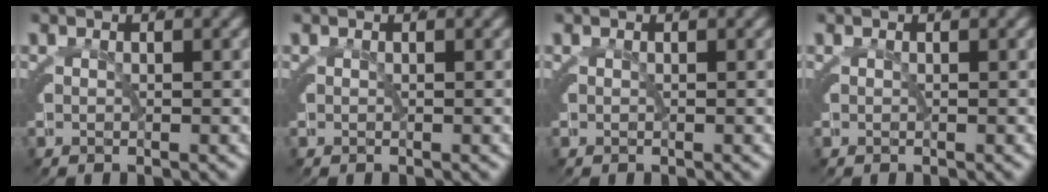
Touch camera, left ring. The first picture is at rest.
{"total": 0.0}
{"total": 0.0}
{"total": 0.0}